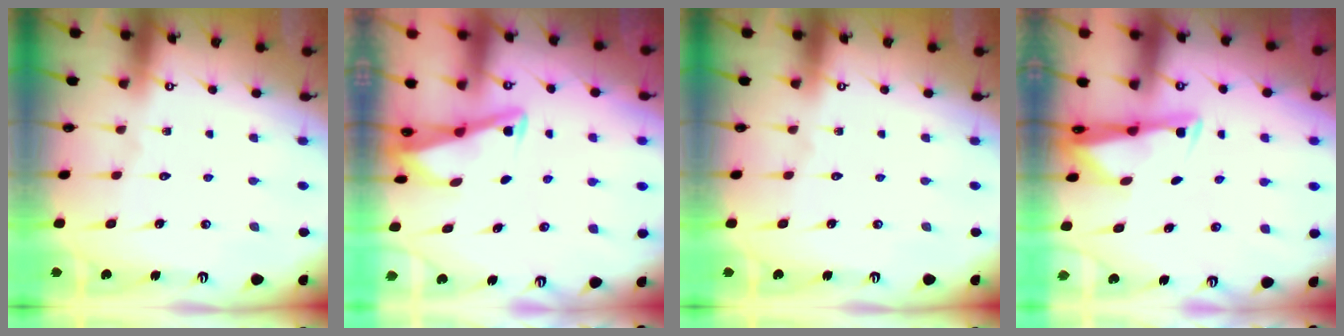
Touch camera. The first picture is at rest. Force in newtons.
{"total": 2.9, "press": 2.9, "slide": 0.4}
{"total": 0.0}
{"total": 2.6, "press": 2.5, "slide": 0.4}